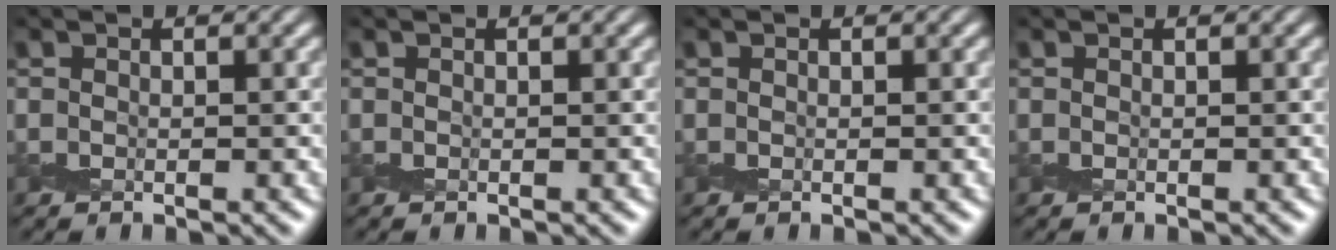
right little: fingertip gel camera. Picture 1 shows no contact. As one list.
[{"total": 0.0}, {"total": 0.0}, {"total": 0.0}]